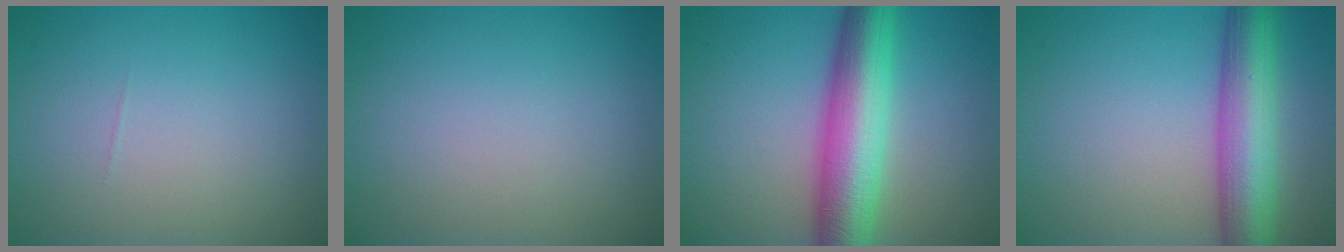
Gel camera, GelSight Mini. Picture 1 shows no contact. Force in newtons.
{"total": 0.0}
{"total": 9.0, "press": 9.0, "slide": 0.1}
{"total": 8.5, "press": 8.5, "slide": 0.3}